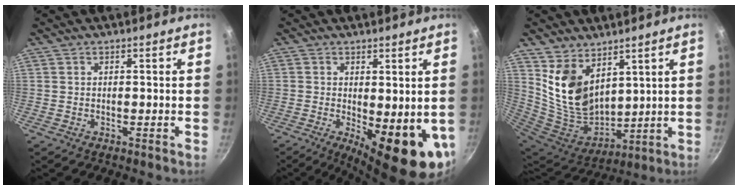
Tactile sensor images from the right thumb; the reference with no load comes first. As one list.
[{"total": 13.0, "force": [-1.9, 4.8, 12.0], "torque": [-0.136, -0.020, -0.014]}, {"total": 14.3, "force": [7.5, 8.8, 8.3], "torque": [-0.137, -0.076, 0.165]}]